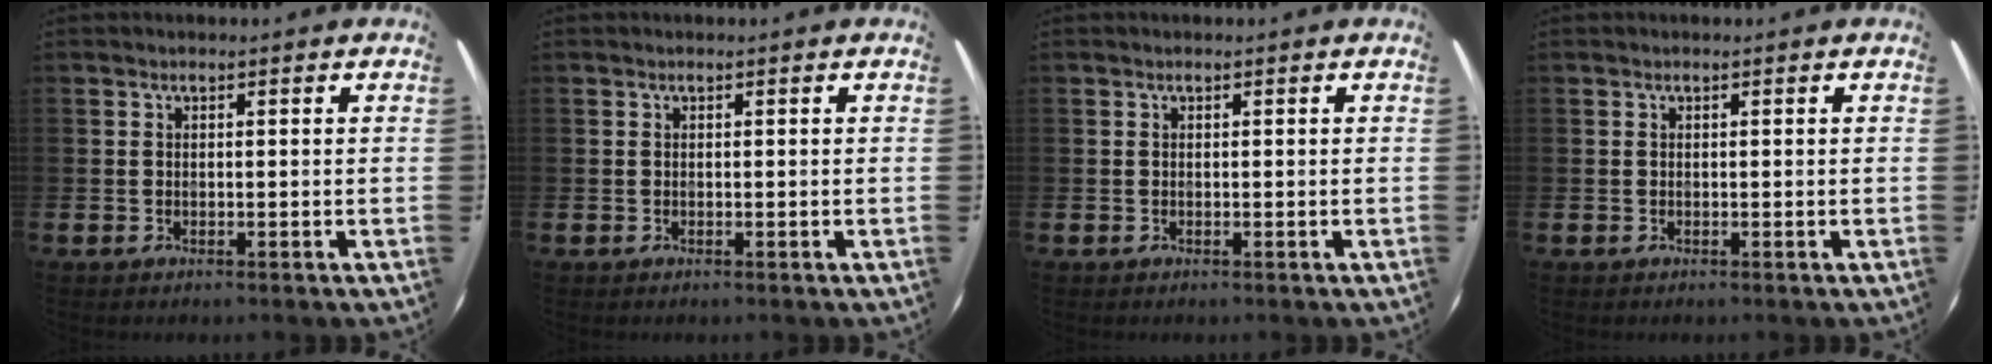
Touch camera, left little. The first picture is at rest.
{"total": 0.0}
{"total": 0.0}
{"total": 0.0}